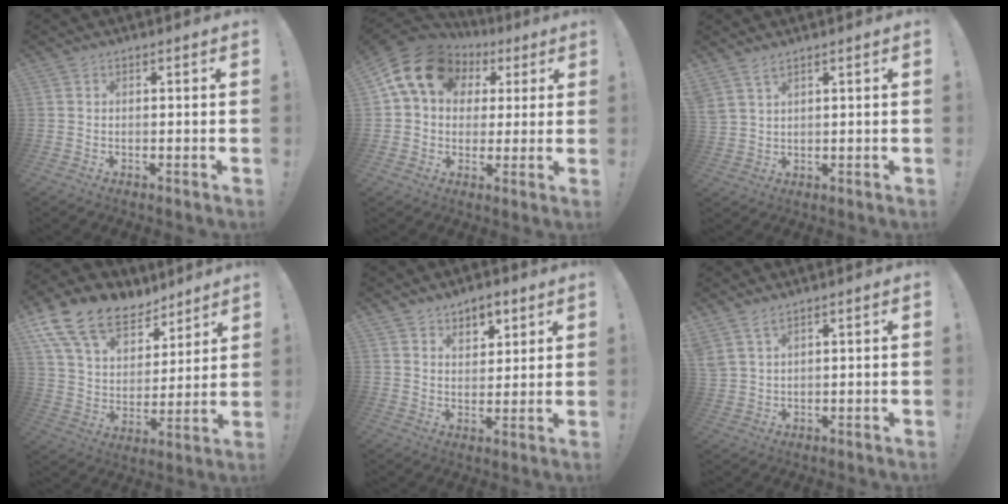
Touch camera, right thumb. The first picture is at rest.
{"total": 15.7, "force": [6.4, 11.4, 8.6], "torque": [-0.134, -0.015, 0.122]}
{"total": 3.3, "force": [2.6, 0.5, 2.0], "torque": [-0.047, -0.011, 0.051]}
{"total": 17.3, "force": [11.9, 9.7, 8.0], "torque": [-0.144, -0.074, 0.223]}
{"total": 6.0, "force": [4.2, 4.1, 1.5], "torque": [-0.004, -0.033, 0.076]}
{"total": 3.8, "force": [3.1, 0.8, 2.1], "torque": [-0.050, -0.011, 0.061]}